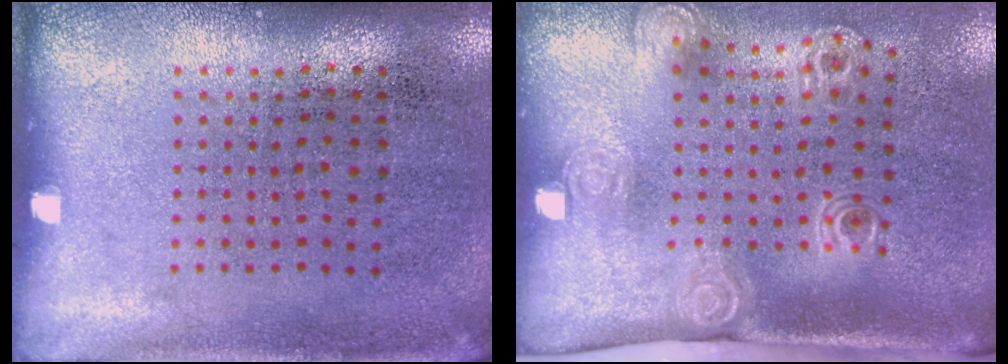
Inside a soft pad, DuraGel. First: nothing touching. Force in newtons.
{"total": 2.1, "press": 1.4, "slide": 1.6}